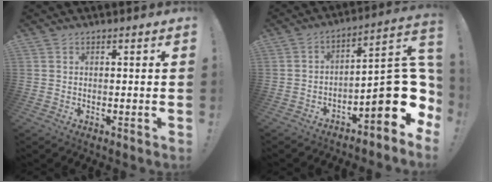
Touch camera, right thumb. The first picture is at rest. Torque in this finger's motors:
{"motor_torque": [1.95, 1.73, 1.24, -1.23, 0.01]}